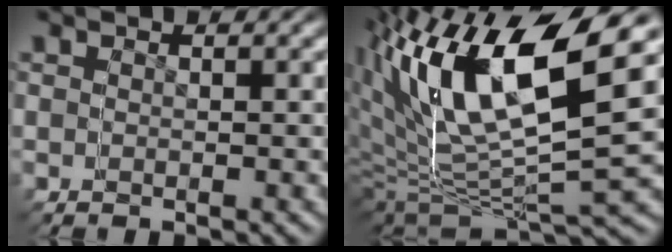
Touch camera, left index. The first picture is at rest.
{"total": 9.2, "force": [1.1, 6.5, 6.4], "torque": [-0.149, 0.001, 0.020]}